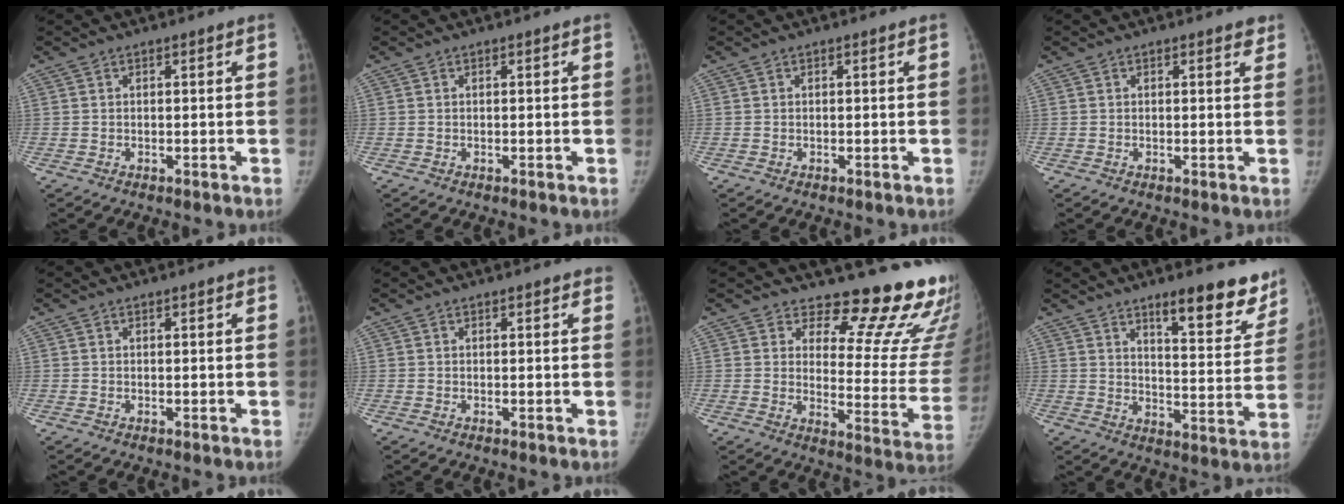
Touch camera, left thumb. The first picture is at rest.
{"total": 0.0}
{"total": 0.0}
{"total": 1.3, "force": [0.9, 0.6, 0.7], "torque": [0.002, -0.003, 0.007]}
{"total": 0.6, "force": [0.4, 0.2, 0.3], "torque": [-0.006, -0.002, 0.005]}
{"total": 1.6, "force": [1.2, 0.7, 0.8], "torque": [0.001, 0.000, 0.011]}
{"total": 18.7, "force": [16.6, 5.5, 6.6], "torque": [-0.025, -0.170, 0.192]}
{"total": 14.7, "force": [10.4, 4.4, 9.3], "torque": [-0.069, -0.070, 0.148]}